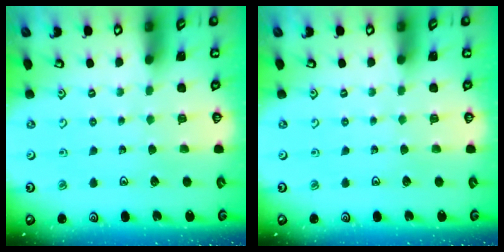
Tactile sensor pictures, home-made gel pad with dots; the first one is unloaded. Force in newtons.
{"total": 0.0}